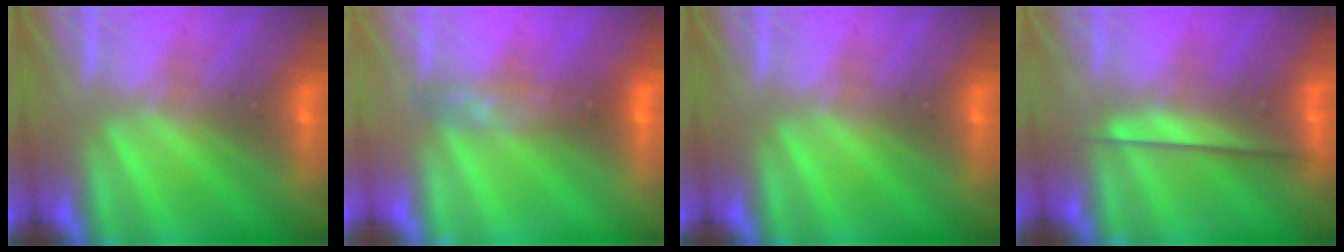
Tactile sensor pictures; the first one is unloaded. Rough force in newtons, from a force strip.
{"total": 4.4}
{"total": 0.0}
{"total": 2.4}